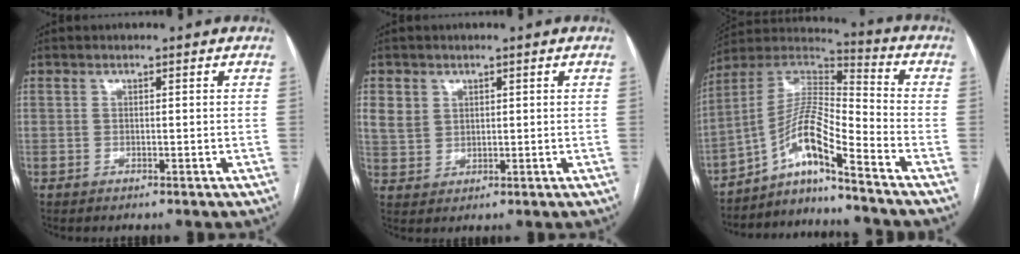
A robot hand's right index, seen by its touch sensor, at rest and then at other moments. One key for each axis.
{"total": 4.5, "fx": 2.0, "fy": 3.7, "fz": 1.4, "tx": -0.032, "ty": 0.007, "tz": 0.049}
{"total": 10.6, "fx": -7.0, "fy": 0.2, "fz": 8.0, "tx": -0.158, "ty": 0.021, "tz": -0.133}